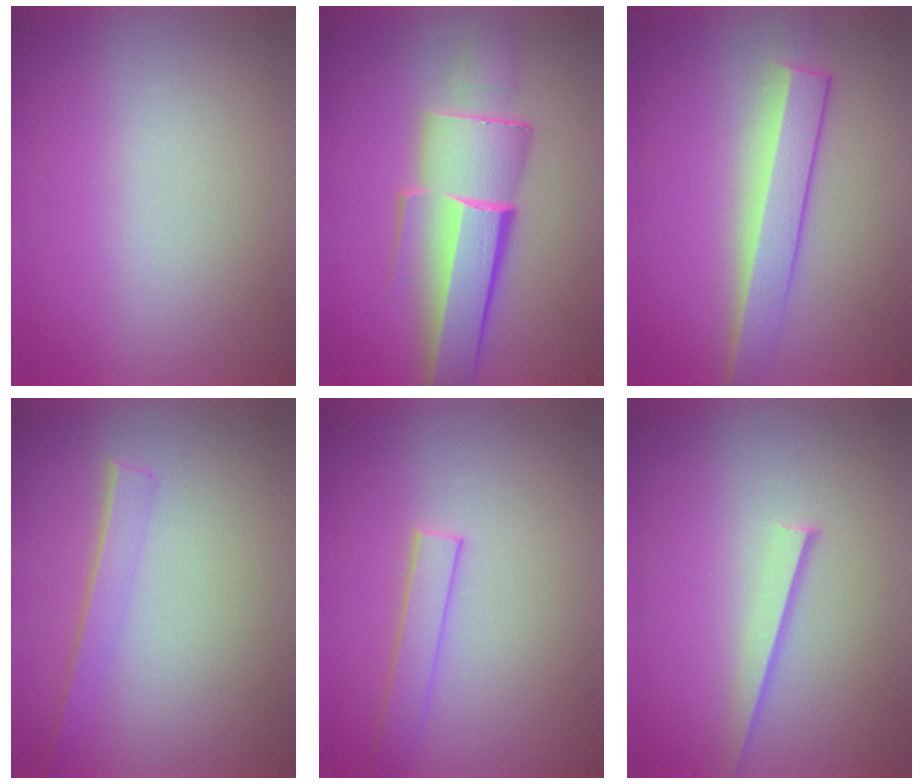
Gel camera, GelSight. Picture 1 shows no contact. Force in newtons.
{"total": 6.2}
{"total": 3.2}
{"total": 1.6}
{"total": 1.5}
{"total": 1.1}